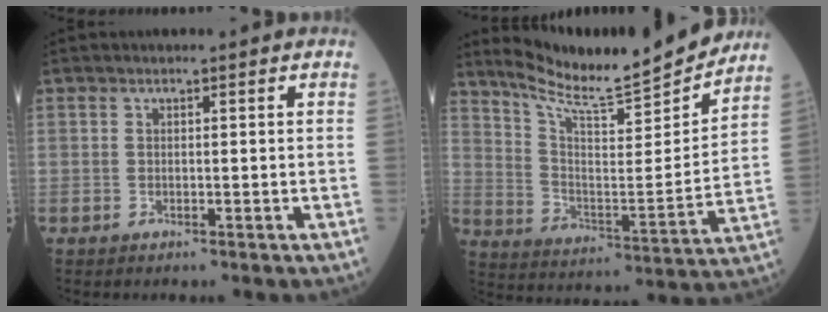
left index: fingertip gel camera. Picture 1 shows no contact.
{"total": 18.9, "force": [17.4, 0.4, 7.4], "torque": [-0.132, -0.038, 0.271]}